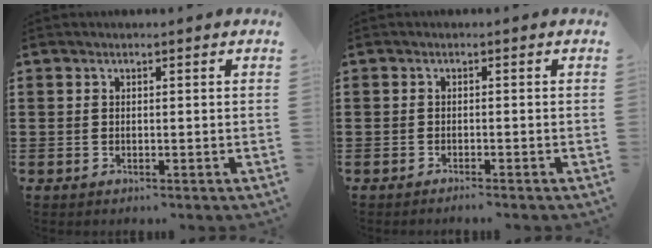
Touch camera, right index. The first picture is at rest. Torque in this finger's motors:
{"motor_torque": [-0.85, 1.13, -0.21, 0.00]}